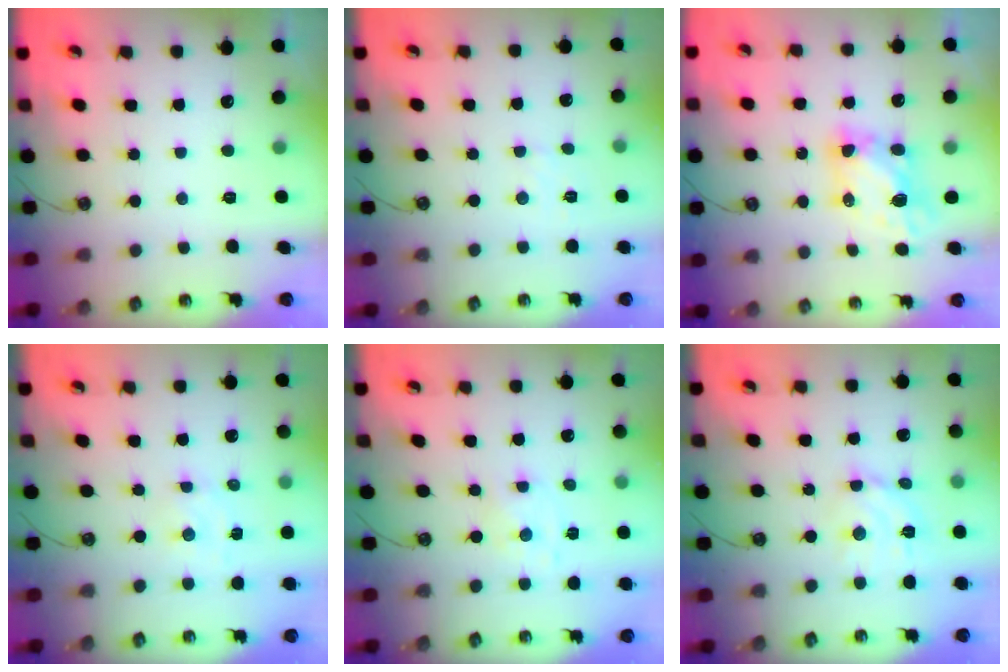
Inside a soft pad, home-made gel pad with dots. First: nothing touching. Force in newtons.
{"total": 4.3, "press": 4.3, "slide": 0.7}
{"total": 6.3, "press": 6.3, "slide": 0.1}
{"total": 2.1, "press": 2.1, "slide": 0.5}
{"total": 1.5, "press": 1.4, "slide": 0.3}
{"total": 9.3, "press": 9.3, "slide": 0.7}